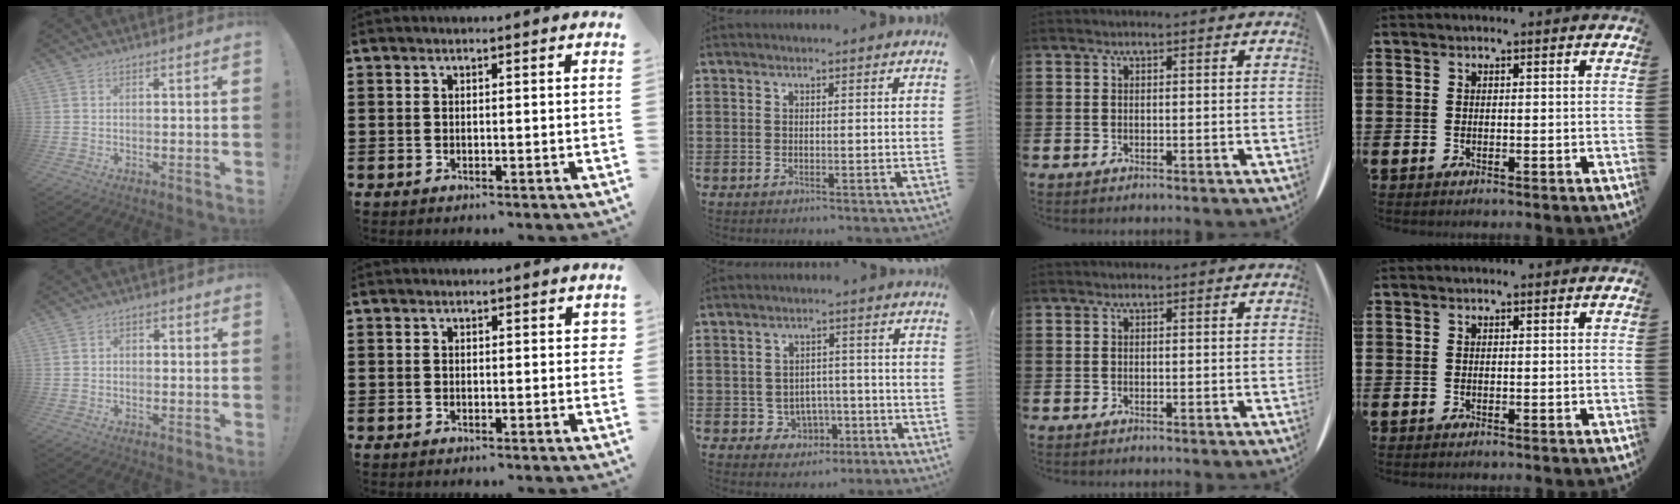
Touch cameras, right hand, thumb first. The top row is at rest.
{"thumb": {"total": 2.1, "force": [-1.3, 1.3, 1.0], "torque": [-0.012, 0.011, -0.025]}, "index": {"total": 0.7, "force": [0.1, 0.6, 0.3], "torque": [0.001, 0.002, -0.001]}, "middle": {"total": 3.6, "force": [-1.6, 3.0, 1.0], "torque": [-0.032, 0.005, -0.033]}}